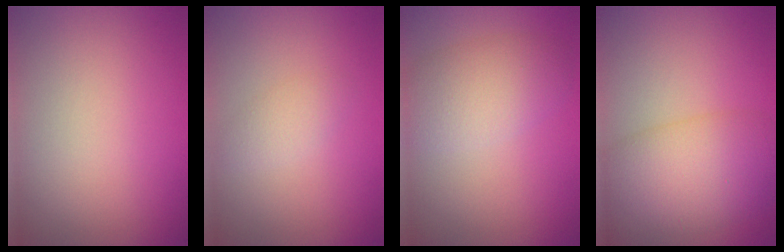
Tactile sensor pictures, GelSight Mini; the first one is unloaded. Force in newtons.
{"total": 1.4, "press": 1.4, "slide": 0.0}
{"total": 4.5, "press": 4.5, "slide": 0.2}
{"total": 7.9, "press": 7.9, "slide": 0.3}